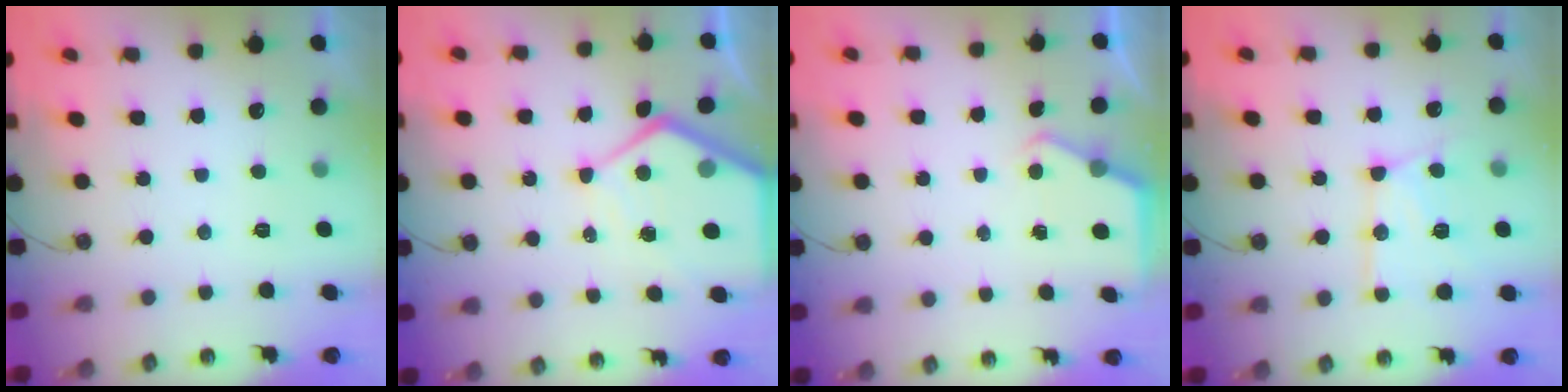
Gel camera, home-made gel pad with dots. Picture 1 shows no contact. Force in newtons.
{"total": 11.5, "press": 11.5, "slide": 1.1}
{"total": 3.2, "press": 3.2, "slide": 0.5}
{"total": 13.7, "press": 13.6, "slide": 1.5}